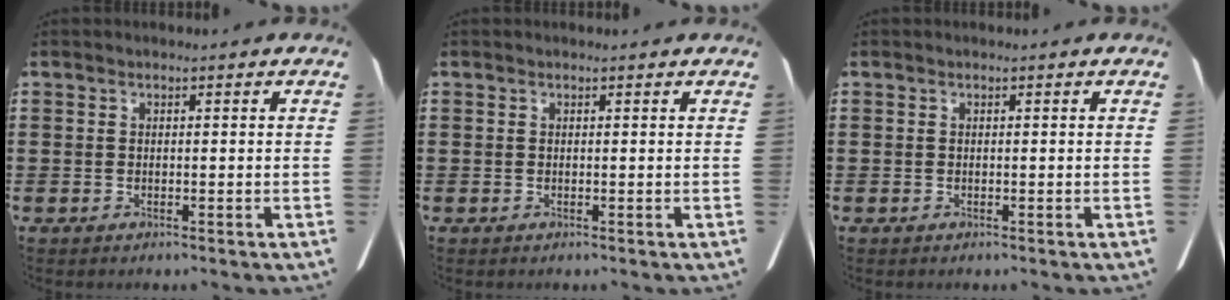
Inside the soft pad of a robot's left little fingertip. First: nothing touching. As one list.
[{"total": 0.0}, {"total": 0.0}]